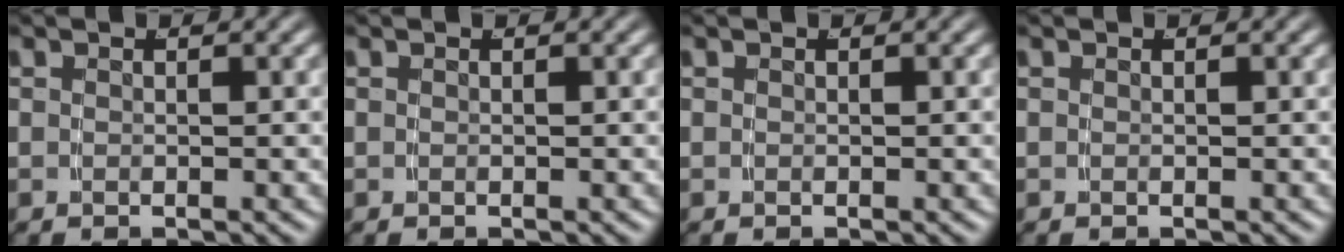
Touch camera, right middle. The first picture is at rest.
{"total": 0.0}
{"total": 0.0}
{"total": 0.0}